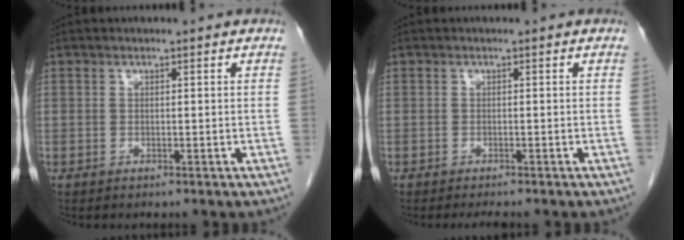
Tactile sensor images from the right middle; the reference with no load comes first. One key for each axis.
{"total": 2.1, "fx": -1.9, "fy": 0.2, "fz": 1.0, "tx": -0.012, "ty": -0.003, "tz": -0.023}